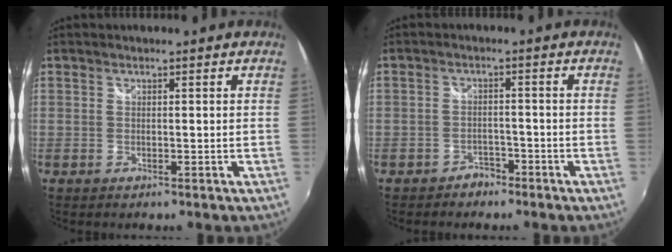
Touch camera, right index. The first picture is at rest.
{"total": 3.0, "force": [-2.5, 1.6, 0.1], "torque": [-0.005, 0.005, -0.041]}